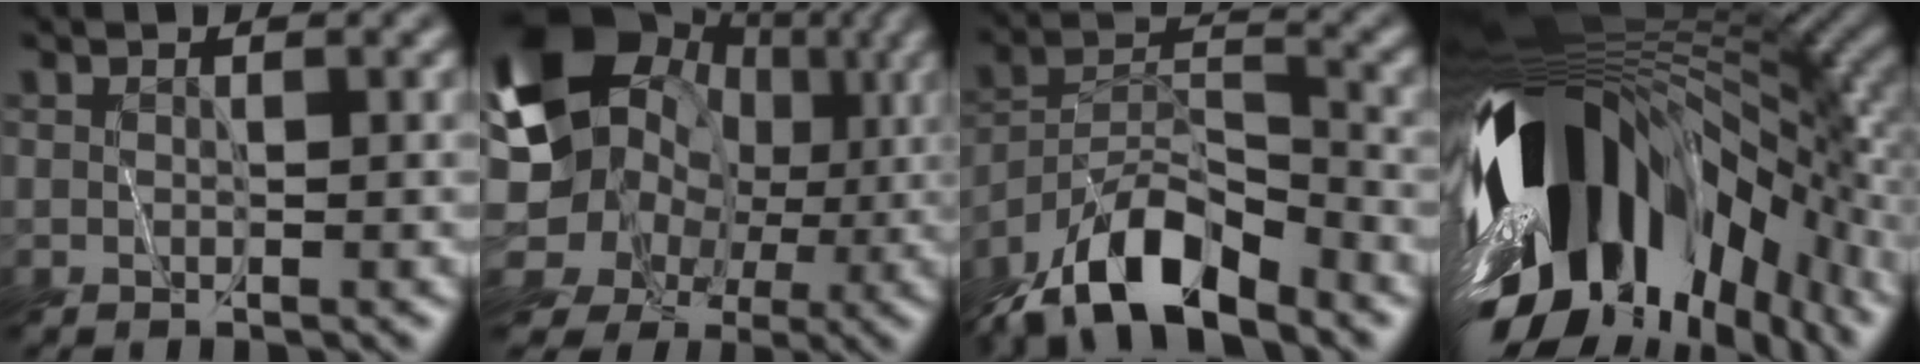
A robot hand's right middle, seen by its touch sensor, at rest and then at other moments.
{"total": 13.5, "force": [0.6, 11.5, 7.1], "torque": [-0.148, 0.003, 0.016]}
{"total": 9.7, "force": [-7.5, 3.4, 5.1], "torque": [-0.086, 0.008, -0.152]}
{"total": 17.4, "force": [-5.1, 8.9, 14.0], "torque": [-0.263, -0.019, -0.083]}